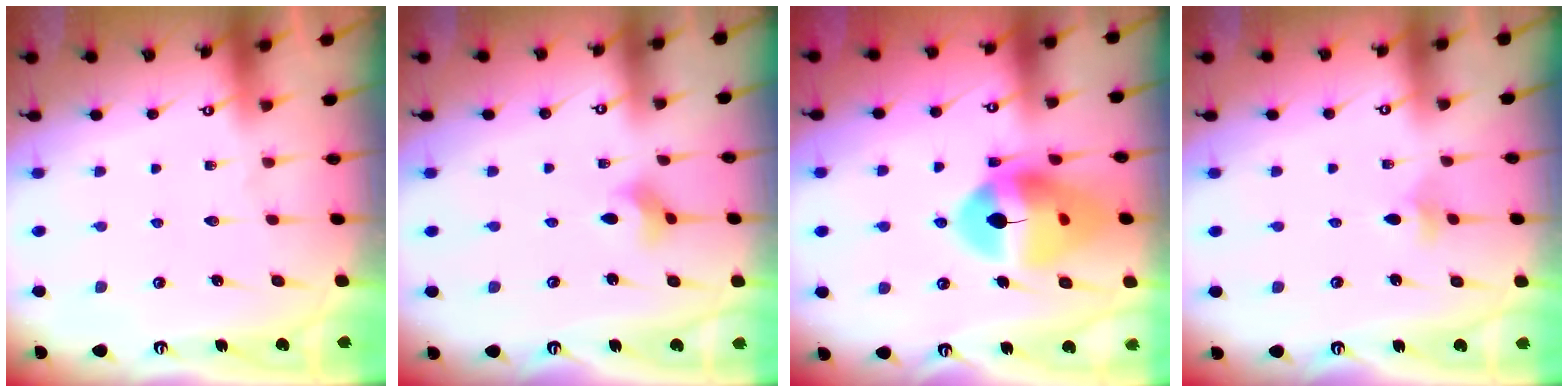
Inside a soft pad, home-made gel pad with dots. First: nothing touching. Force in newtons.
{"total": 2.9, "press": 2.9, "slide": 0.4}
{"total": 17.0, "press": 16.9, "slide": 1.8}
{"total": 2.7, "press": 2.6, "slide": 0.5}